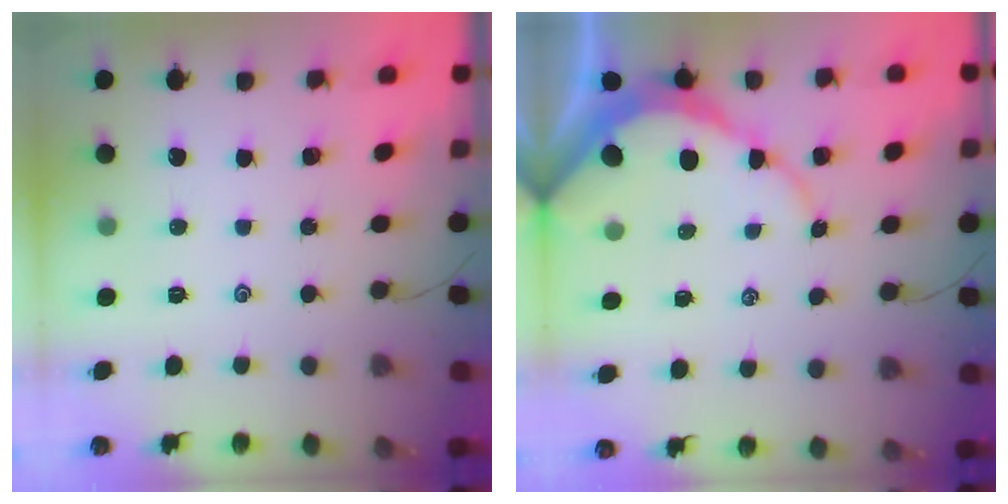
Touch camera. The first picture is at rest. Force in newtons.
{"total": 8.5, "press": 8.5, "slide": 0.7}